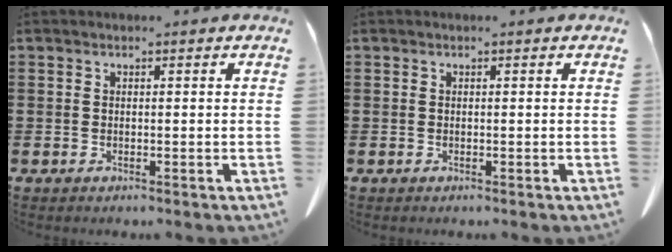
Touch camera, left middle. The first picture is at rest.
{"total": 0.0}